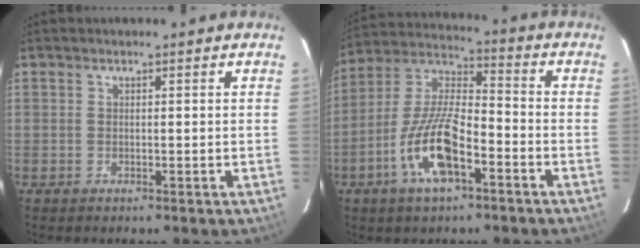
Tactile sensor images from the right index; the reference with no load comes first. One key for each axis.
{"total": 14.1, "fx": -6.5, "fy": 4.7, "fz": 11.6, "tx": -0.246, "ty": -0.004, "tz": -0.125}